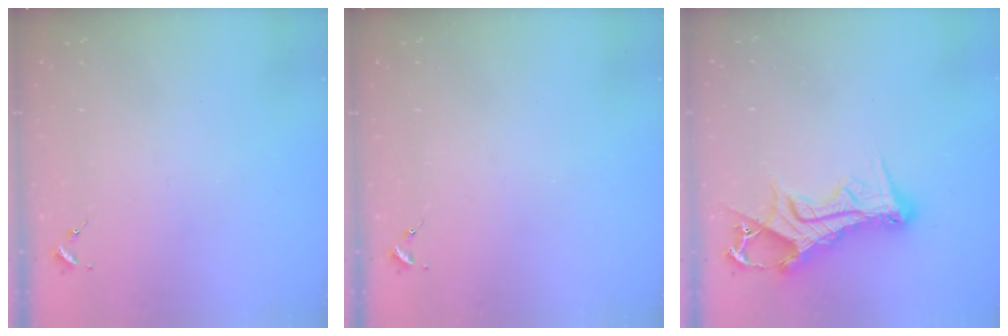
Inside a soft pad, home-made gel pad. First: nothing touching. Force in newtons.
{"total": 0.0}
{"total": 13.7, "press": 13.6, "slide": 1.6}